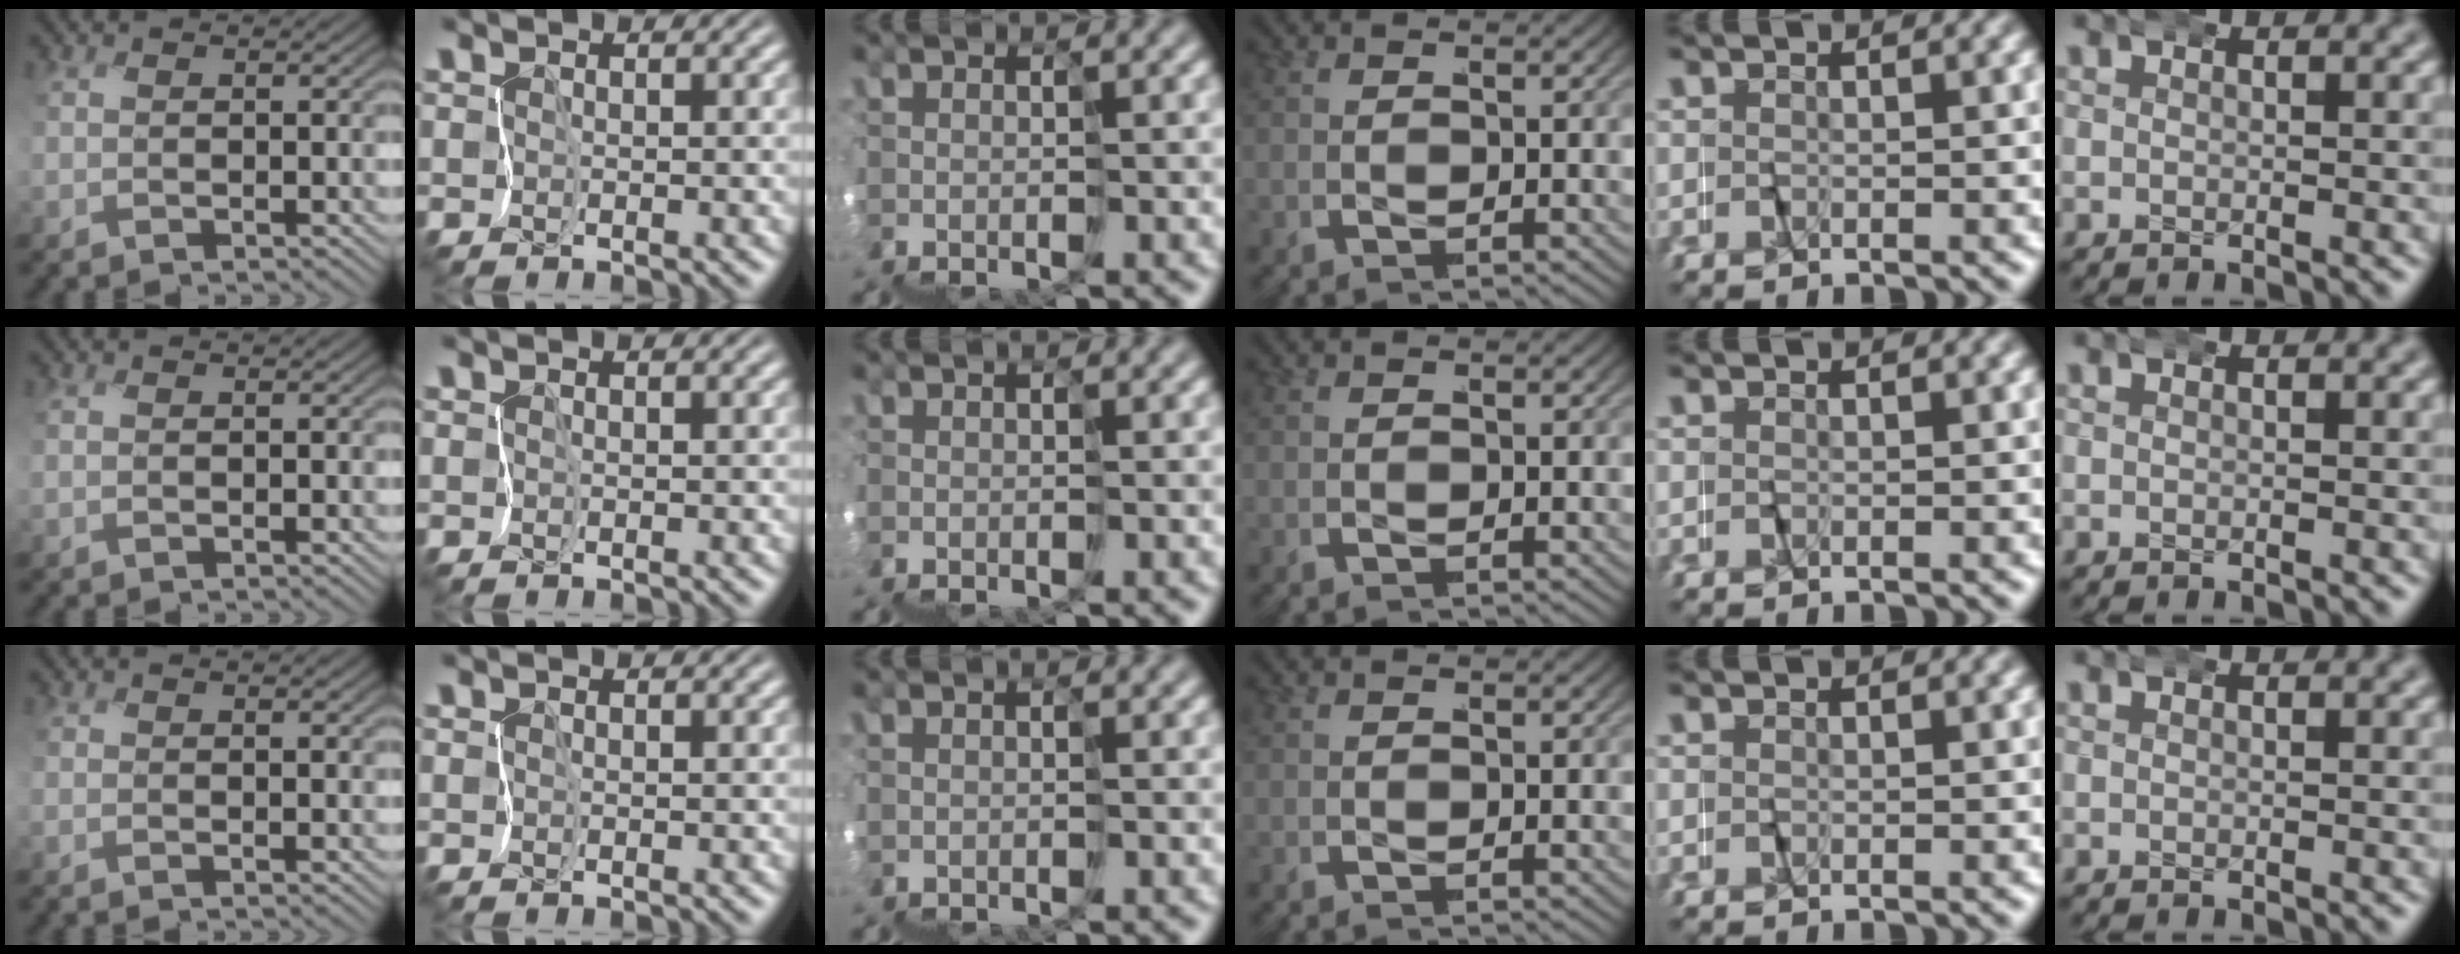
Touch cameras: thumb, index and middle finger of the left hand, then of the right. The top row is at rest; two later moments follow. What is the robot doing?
{"motion": "wrap", "object": "napkin"}